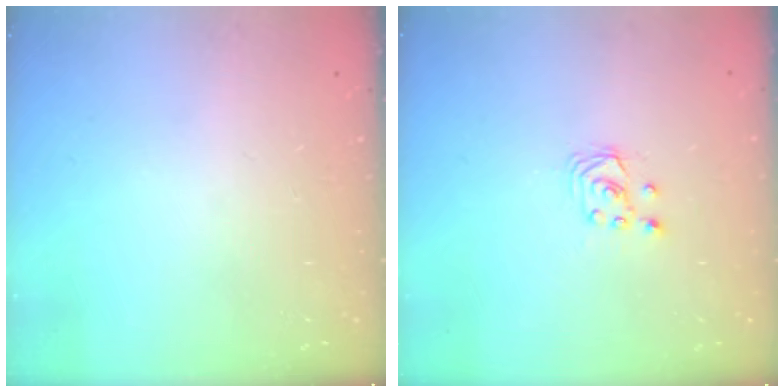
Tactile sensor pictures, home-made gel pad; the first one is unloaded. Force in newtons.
{"total": 2.6, "press": 2.6, "slide": 0.3}